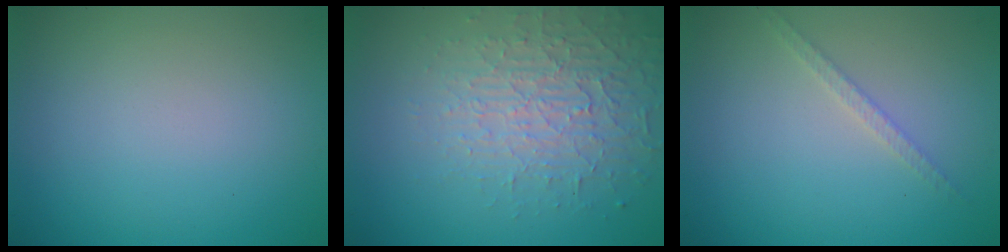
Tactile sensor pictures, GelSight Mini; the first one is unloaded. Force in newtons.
{"total": 3.8, "press": 3.5, "slide": 1.3}
{"total": 1.3, "press": 1.3, "slide": 0.2}